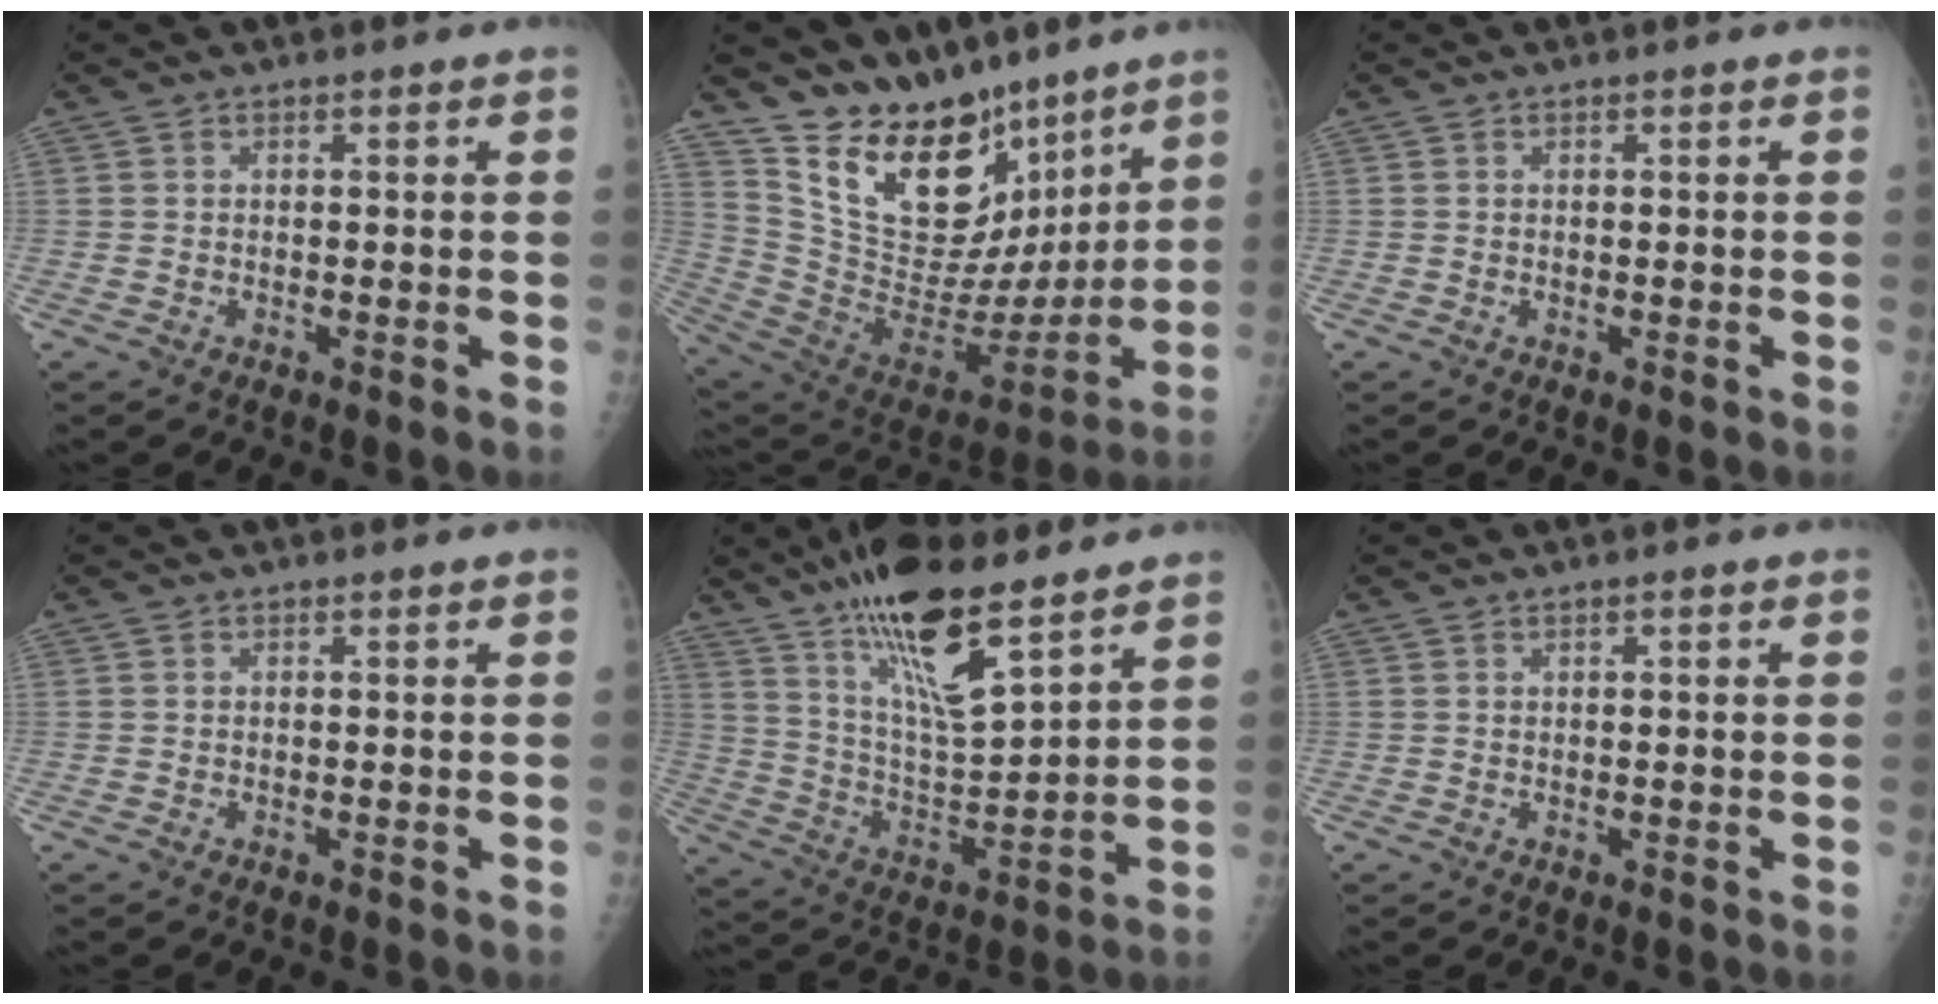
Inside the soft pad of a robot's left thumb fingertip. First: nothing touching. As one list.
[{"total": 23.2, "force": [15.7, 12.3, 11.9], "torque": [-0.143, -0.080, 0.275]}, {"total": 0.0}, {"total": 0.0}, {"total": 18.1, "force": [12.3, 4.7, 12.3], "torque": [-0.198, -0.066, 0.230]}, {"total": 0.8, "force": [0.3, 0.2, 0.7], "torque": [-0.010, 0.001, 0.005]}]